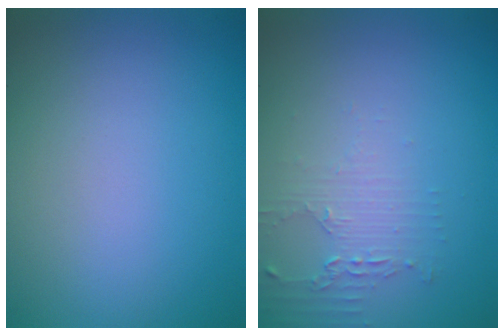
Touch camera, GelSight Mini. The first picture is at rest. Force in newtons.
{"total": 1.7, "press": 1.7, "slide": 0.3}